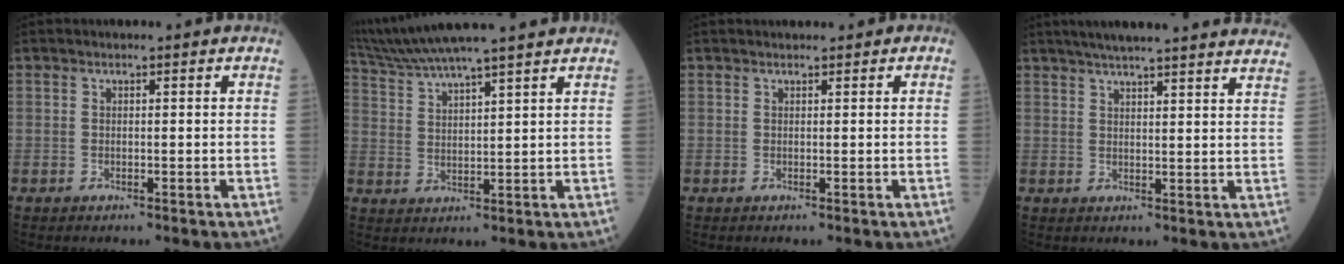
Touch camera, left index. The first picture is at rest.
{"total": 14.1, "force": [12.6, -0.7, 6.3], "torque": [-0.121, 0.025, 0.203]}
{"total": 1.2, "force": [1.0, 0.6, 0.4], "torque": [-0.008, 0.015, 0.012]}
{"total": 24.2, "force": [22.0, 1.0, 10.0], "torque": [-0.152, -0.007, 0.269]}